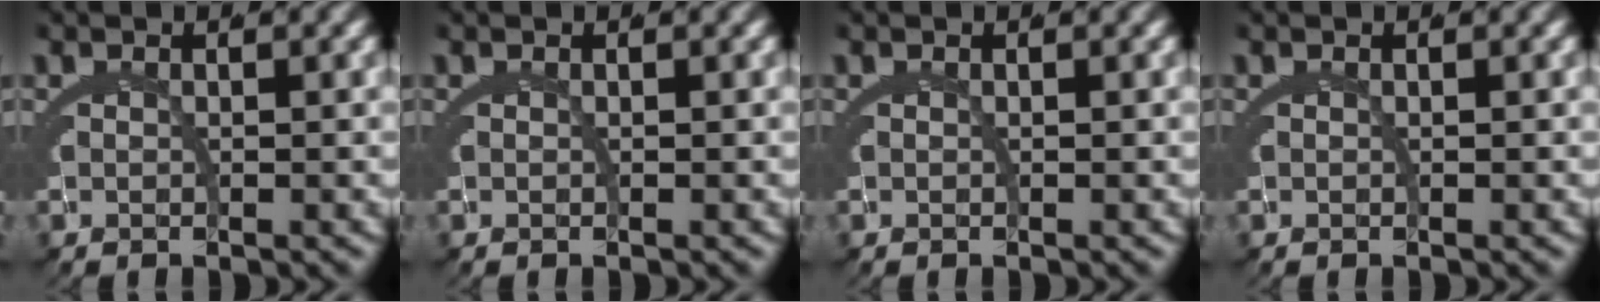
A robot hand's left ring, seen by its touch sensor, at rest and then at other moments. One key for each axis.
{"total": 0.0}
{"total": 0.0}
{"total": 0.0}